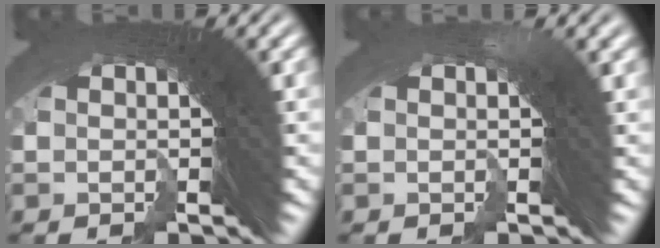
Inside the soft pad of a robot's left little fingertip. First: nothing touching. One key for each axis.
{"total": 1.0, "fx": -0.4, "fy": -0.9, "fz": -0.3, "tx": -0.005, "ty": 0.003, "tz": -0.006}